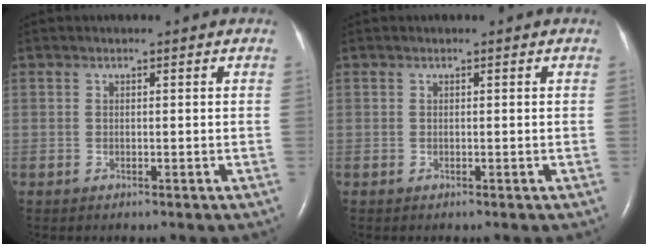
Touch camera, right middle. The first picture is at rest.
{"total": 0.0}